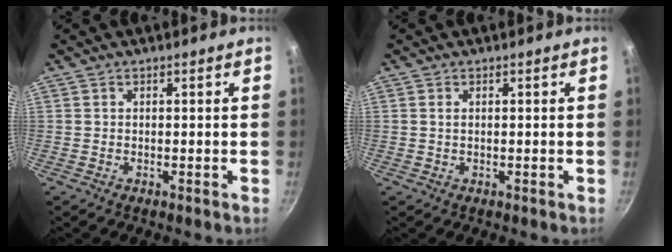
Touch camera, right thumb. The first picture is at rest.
{"total": 0.6, "force": [0.2, 0.3, 0.5], "torque": [-0.011, 0.000, 0.005]}